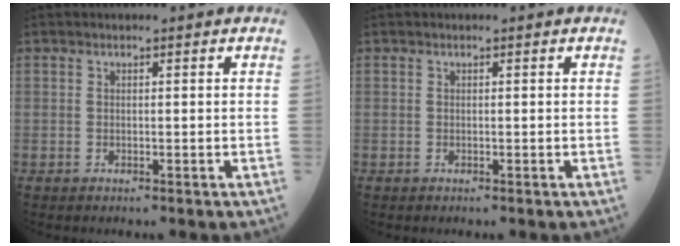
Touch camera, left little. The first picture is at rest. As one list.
[{"total": 0.0}]